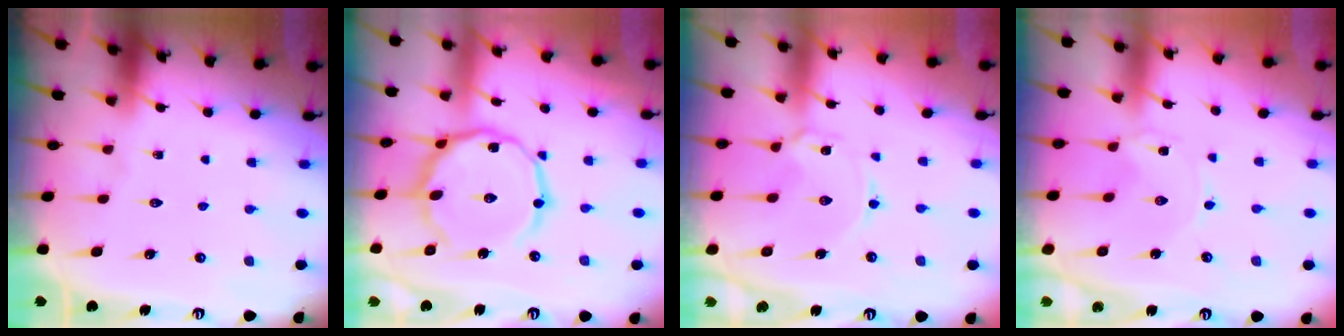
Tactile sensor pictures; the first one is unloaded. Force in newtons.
{"total": 15.9, "press": 15.8, "slide": 1.1}
{"total": 1.9, "press": 1.9, "slide": 0.4}
{"total": 0.0}